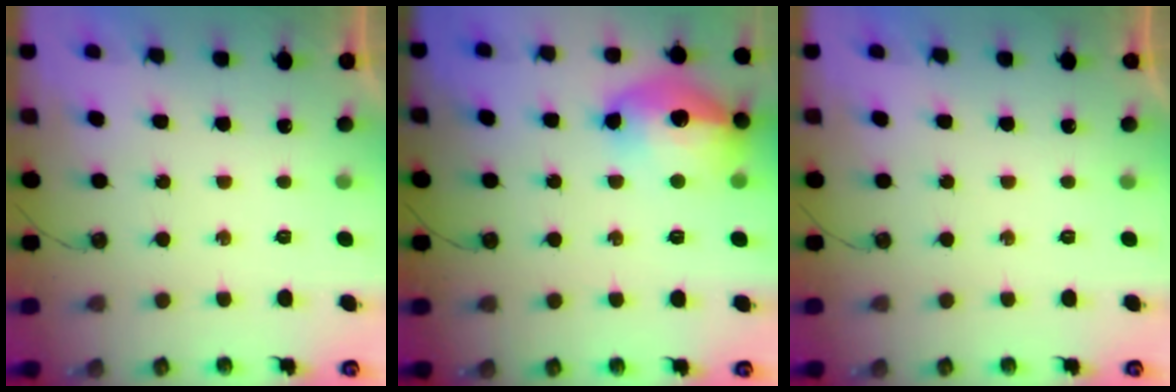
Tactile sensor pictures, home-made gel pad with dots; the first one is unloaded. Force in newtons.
{"total": 18.8, "press": 18.8, "slide": 1.1}
{"total": 0.0}